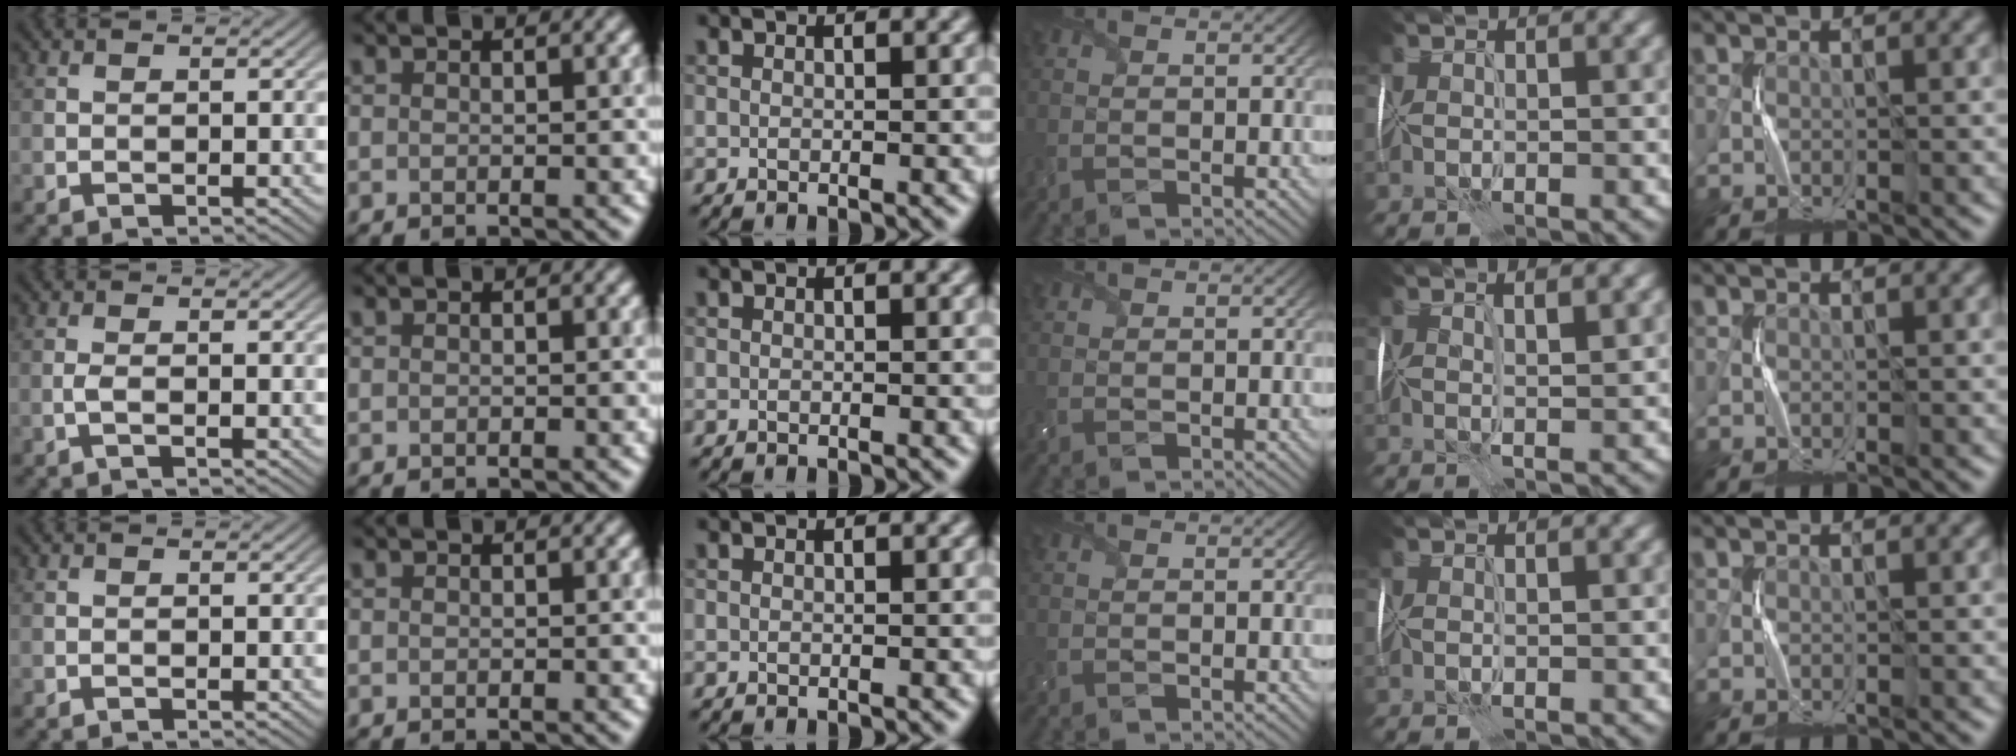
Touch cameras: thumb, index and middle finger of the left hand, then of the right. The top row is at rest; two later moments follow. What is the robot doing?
{"motion": "fold", "object": "tissue"}